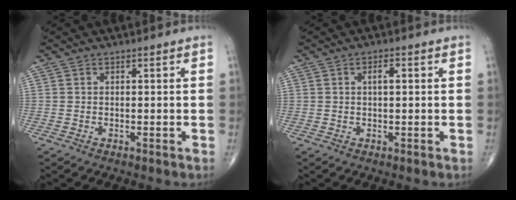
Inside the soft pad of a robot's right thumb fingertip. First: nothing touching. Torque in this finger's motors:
{"motor_torque": [0.07, 1.67, 0.48, 0.34, -0.01]}